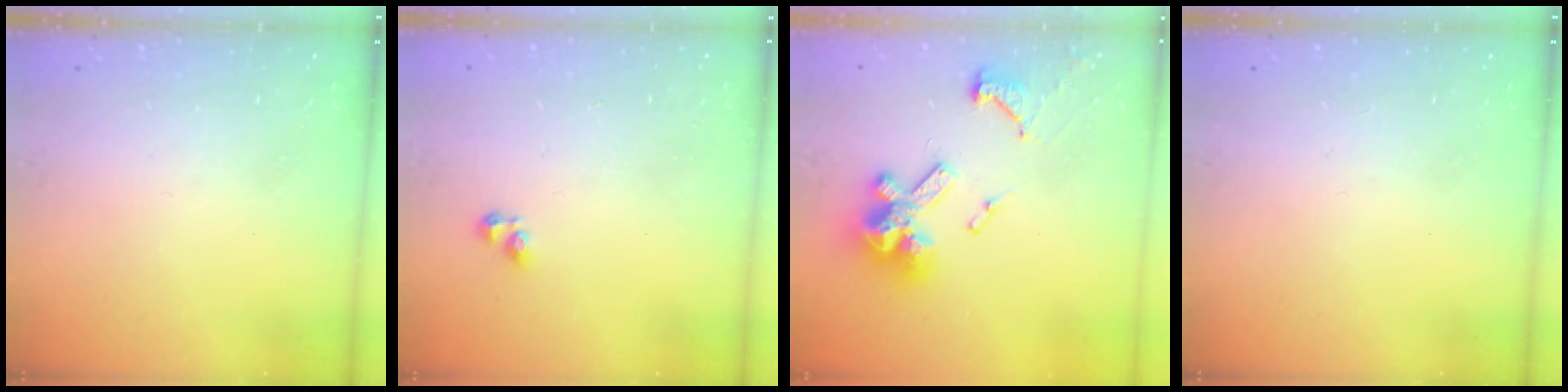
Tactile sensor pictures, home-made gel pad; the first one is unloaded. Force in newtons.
{"total": 2.8, "press": 2.8, "slide": 0.4}
{"total": 15.2, "press": 15.1, "slide": 1.8}
{"total": 0.0}